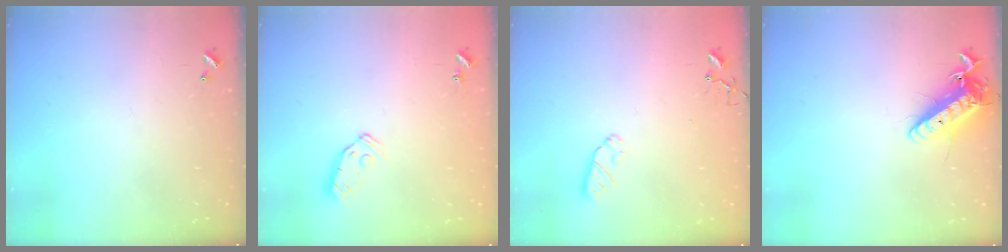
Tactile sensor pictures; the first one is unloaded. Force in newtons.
{"total": 6.5, "press": 6.5, "slide": 0.4}
{"total": 5.4, "press": 5.4, "slide": 0.4}
{"total": 14.0, "press": 13.9, "slide": 2.0}